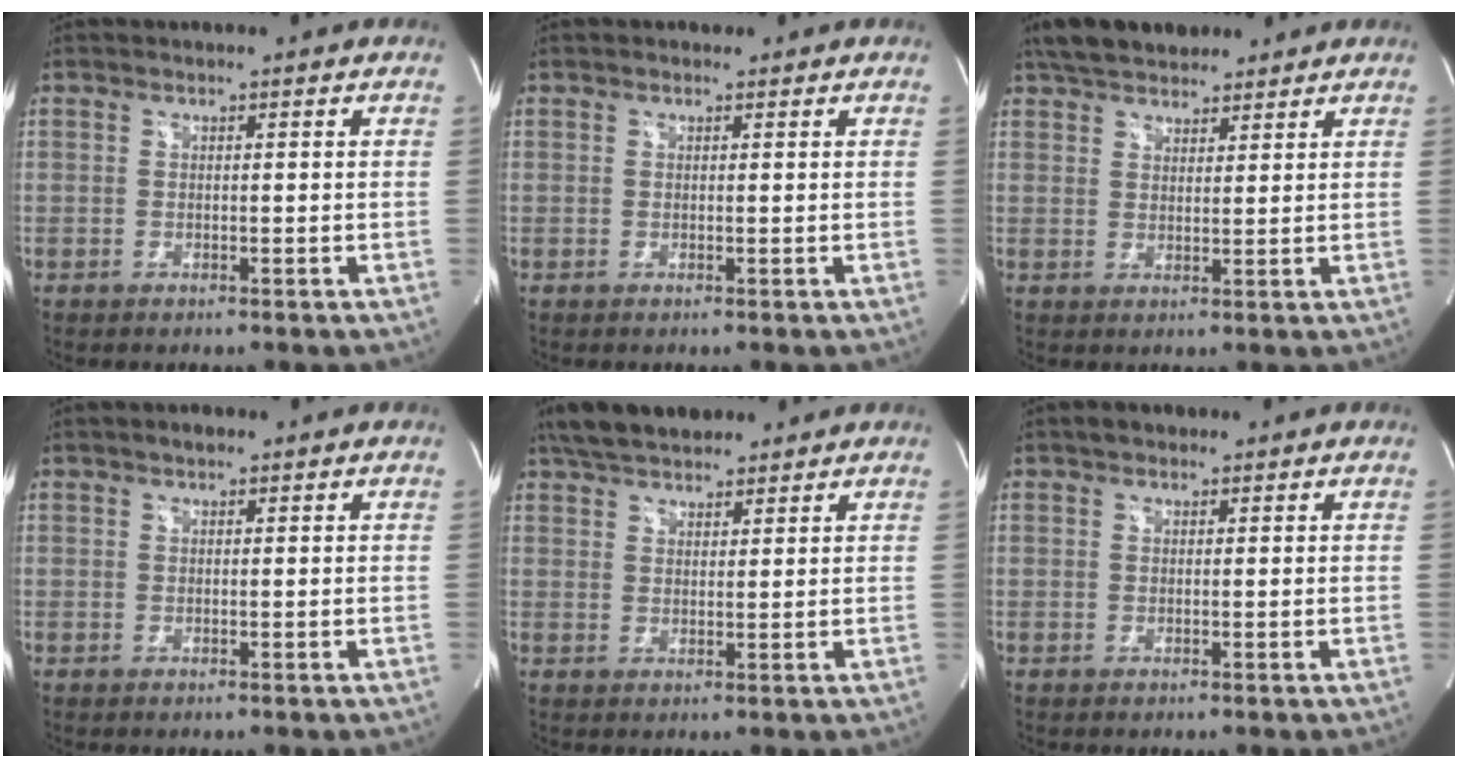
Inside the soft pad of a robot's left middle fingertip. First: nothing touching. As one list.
[{"total": 0.6, "force": [0.4, 0.4, 0.1], "torque": [-0.006, 0.006, 0.005]}, {"total": 9.9, "force": [8.2, 3.8, 4.1], "torque": [-0.058, 0.030, 0.136]}, {"total": 1.3, "force": [0.9, 0.5, 0.7], "torque": [-0.016, 0.009, 0.014]}, {"total": 9.0, "force": [7.4, 3.2, 4.1], "torque": [-0.065, 0.030, 0.129]}, {"total": 1.8, "force": [1.3, 1.0, 0.8], "torque": [-0.016, 0.015, 0.019]}]